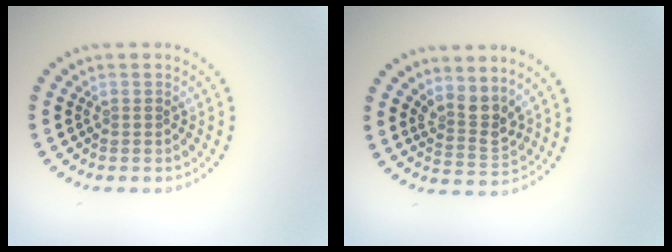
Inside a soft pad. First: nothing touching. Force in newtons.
{"total": 2.8, "press": 2.0, "slide": 1.9}